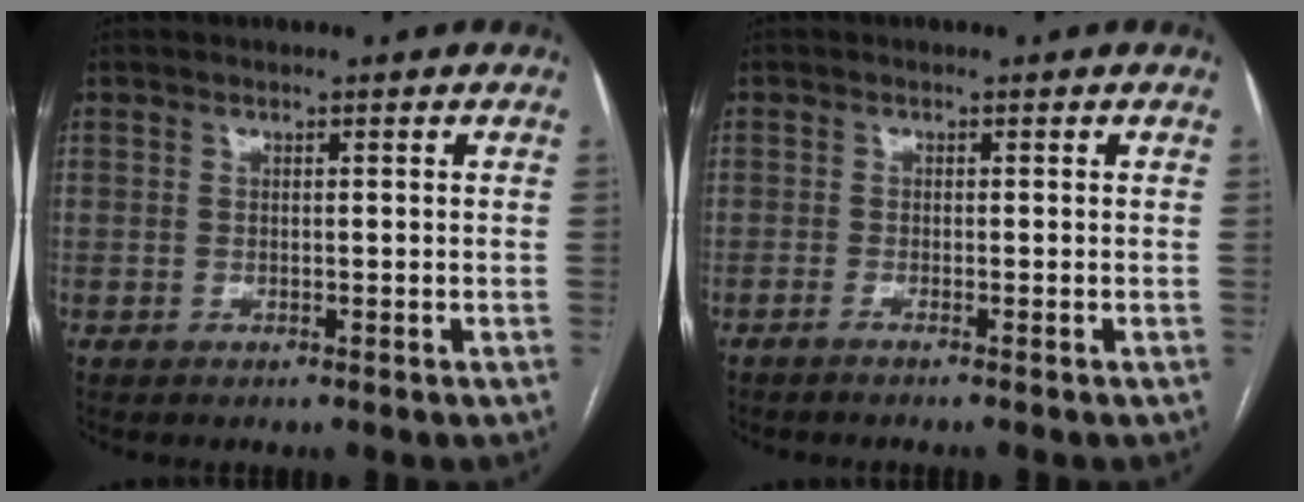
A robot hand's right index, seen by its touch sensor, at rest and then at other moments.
{"total": 1.3, "force": [-1.1, -0.4, 0.6], "torque": [-0.005, 0.004, -0.020]}